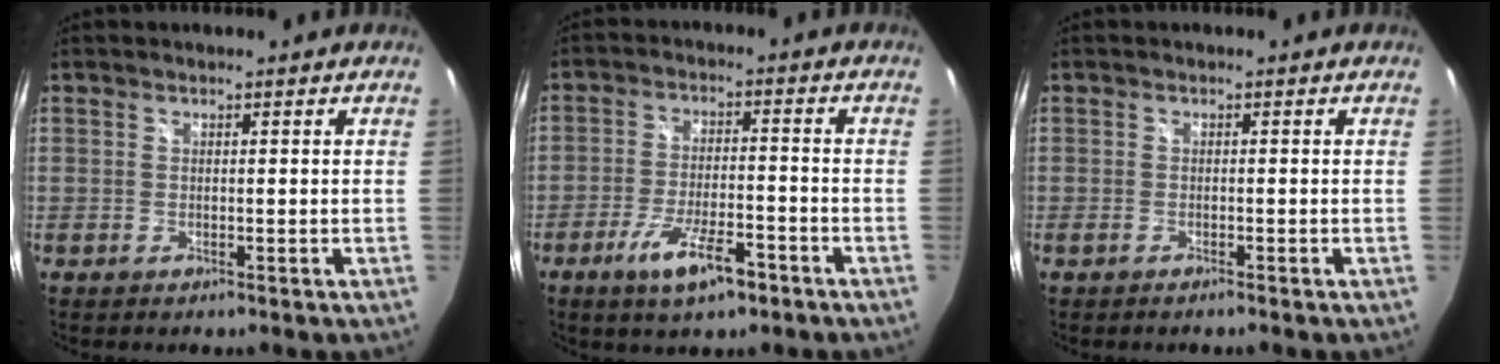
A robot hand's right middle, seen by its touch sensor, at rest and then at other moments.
{"total": 9.2, "force": [-5.7, 2.6, 6.8], "torque": [-0.141, -0.012, -0.095]}
{"total": 1.3, "force": [-1.1, 0.1, 0.6], "torque": [-0.014, -0.004, -0.021]}